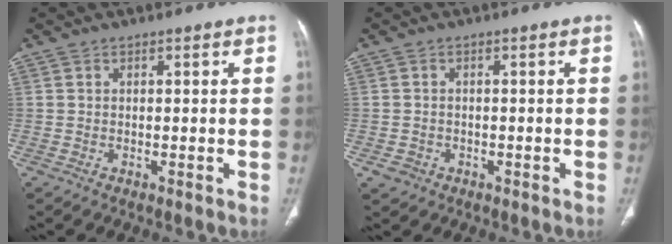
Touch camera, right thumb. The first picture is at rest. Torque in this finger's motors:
{"motor_torque": [0.54, 0.40, -0.27, -0.12, -0.01]}